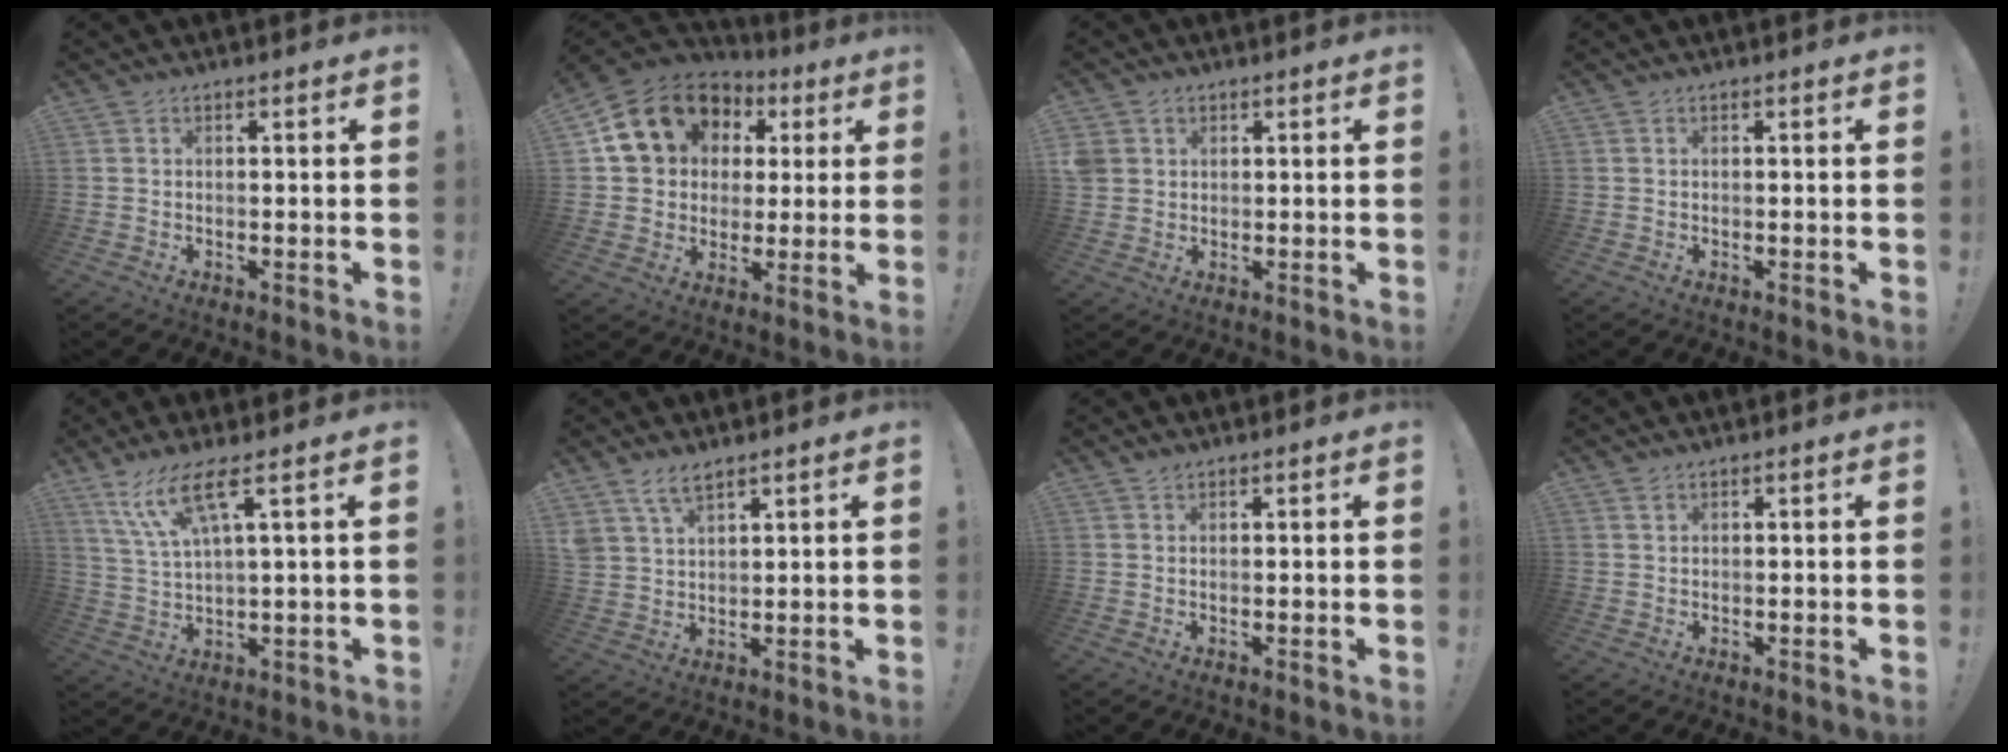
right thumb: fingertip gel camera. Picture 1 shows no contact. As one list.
[{"total": 17.0, "force": [6.6, 13.8, 7.5], "torque": [-0.110, -0.026, 0.141]}, {"total": 3.6, "force": [1.5, 3.1, 1.1], "torque": [-0.021, 0.002, 0.032]}, {"total": 0.0}, {"total": 10.5, "force": [5.8, 1.8, 8.6], "torque": [-0.167, -0.017, 0.102]}, {"total": 6.0, "force": [4.6, 2.4, 3.1], "torque": [-0.058, -0.020, 0.087]}, {"total": 0.9, "force": [0.8, 0.3, 0.3], "torque": [0.000, -0.002, 0.013]}, {"total": 1.1, "force": [0.8, 0.6, 0.5], "torque": [-0.005, -0.002, 0.013]}]